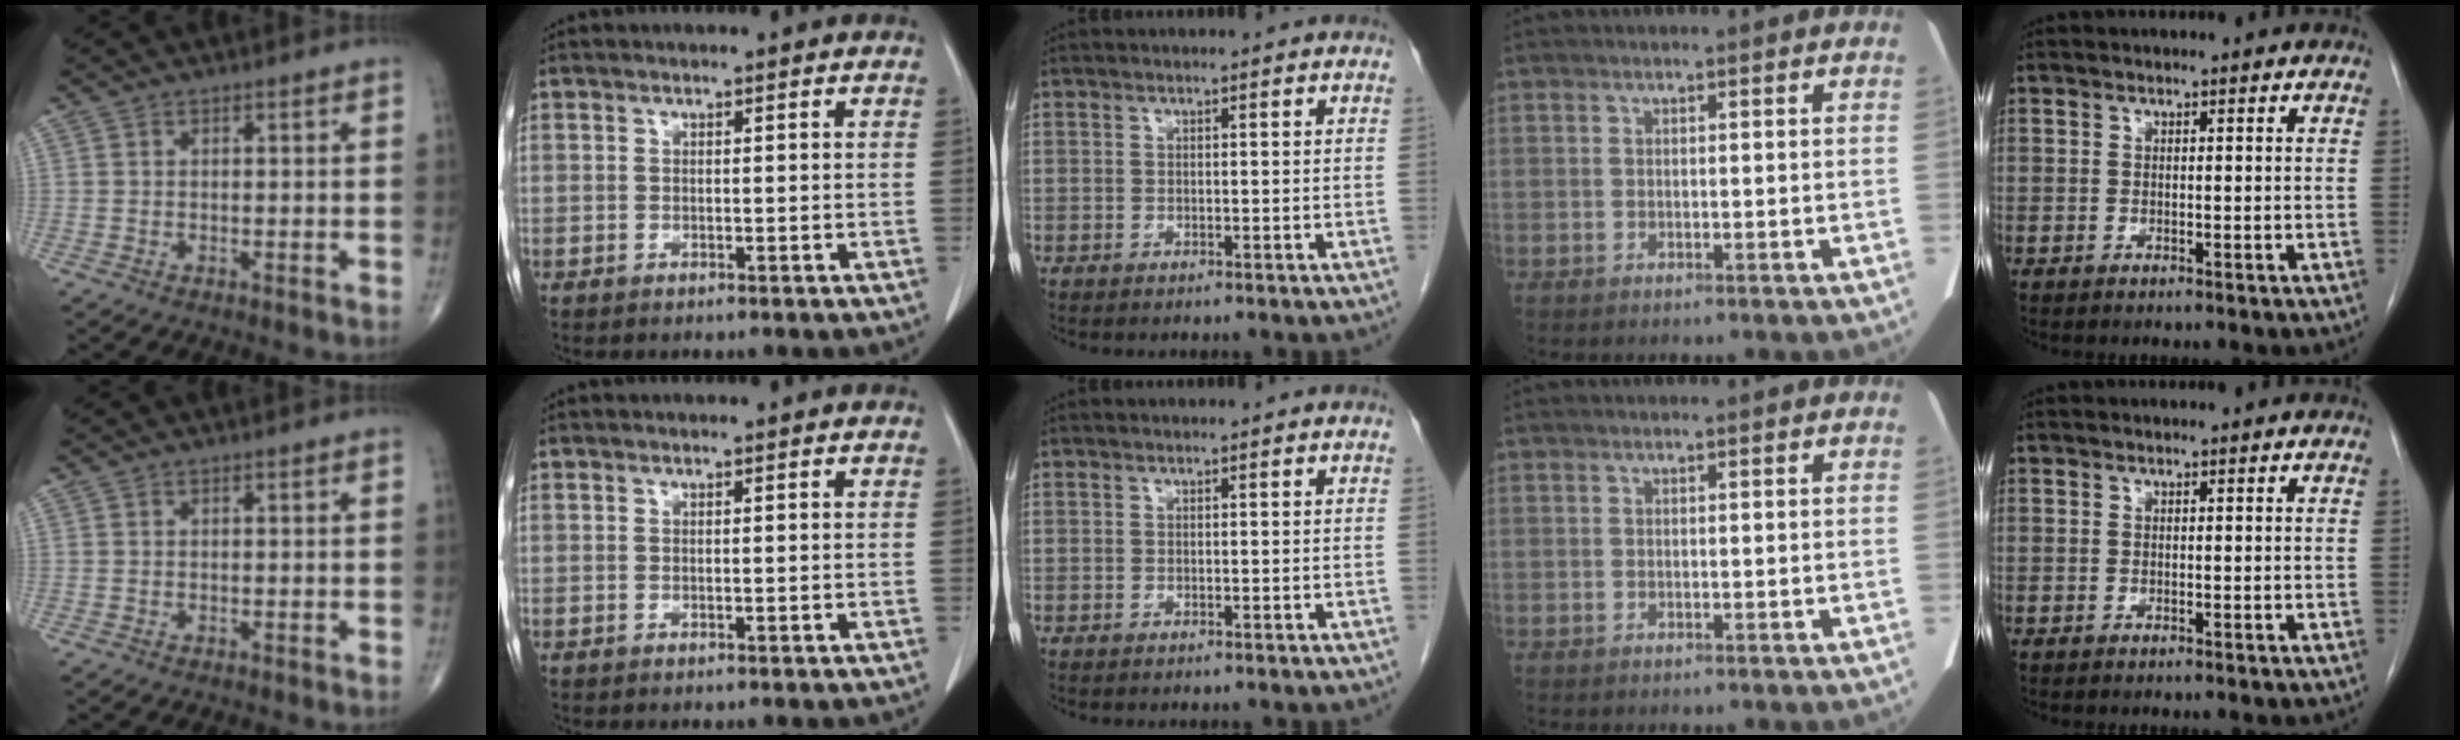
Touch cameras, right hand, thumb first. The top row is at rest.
{}